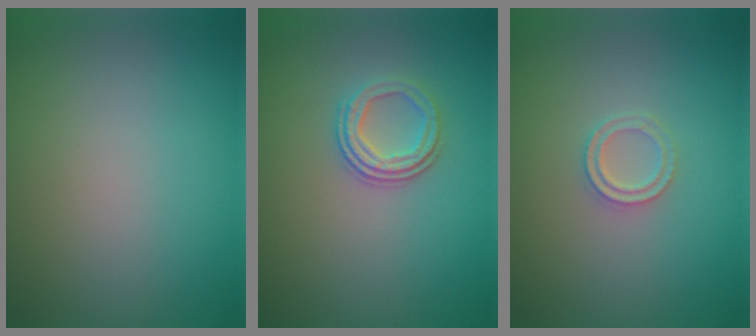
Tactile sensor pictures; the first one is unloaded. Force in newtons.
{"total": 2.7, "press": 2.3, "slide": 1.4}
{"total": 1.7, "press": 1.6, "slide": 0.4}